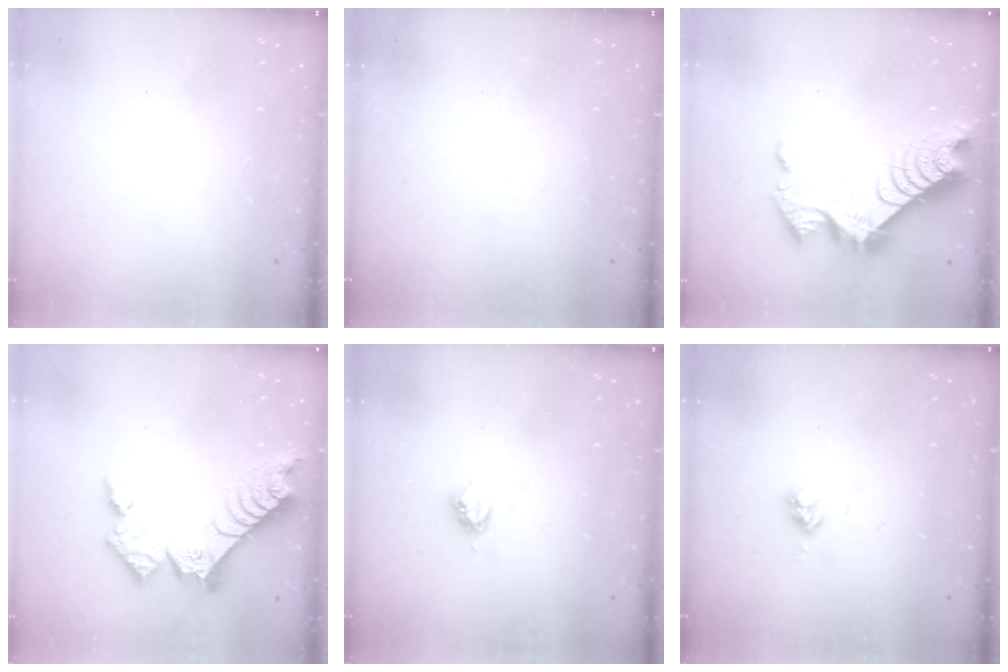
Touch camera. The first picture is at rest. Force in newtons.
{"total": 0.0}
{"total": 12.1, "press": 12.0, "slide": 1.1}
{"total": 12.0, "press": 11.9, "slide": 0.9}
{"total": 4.2, "press": 4.1, "slide": 0.6}
{"total": 2.4, "press": 2.3, "slide": 0.4}